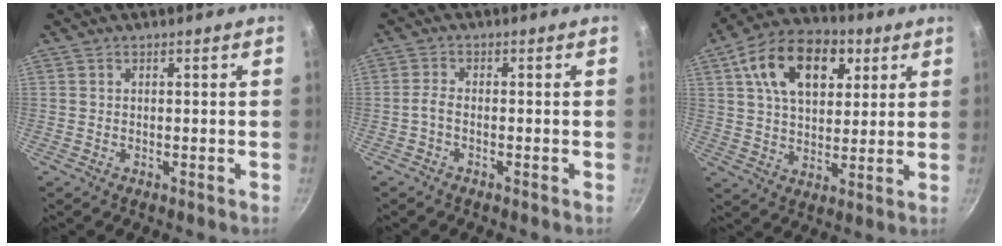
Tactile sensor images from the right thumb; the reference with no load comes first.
{"total": 1.9, "force": [-1.1, 0.7, 1.4], "torque": [-0.039, 0.012, -0.029]}
{"total": 17.4, "force": [6.5, 10.8, 11.9], "torque": [-0.167, -0.002, 0.099]}